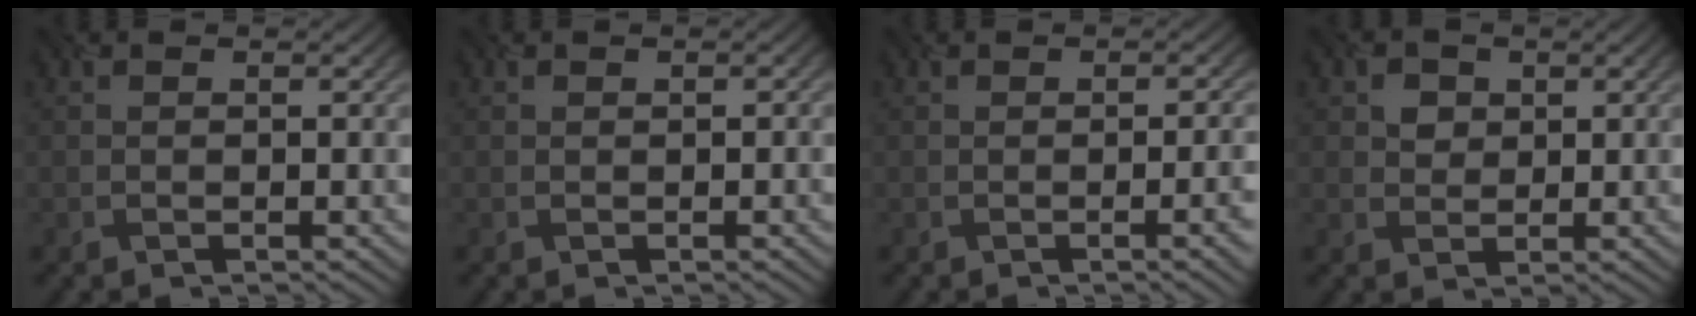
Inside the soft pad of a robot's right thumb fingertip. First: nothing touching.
{"total": 0.8, "force": [-0.1, 0.6, 0.4], "torque": [-0.005, 0.002, 0.005]}
{"total": 4.4, "force": [-1.5, 1.6, 3.8], "torque": [-0.031, 0.004, -0.011]}
{"total": 2.1, "force": [0.9, 1.8, -0.5], "torque": [0.005, 0.002, 0.016]}